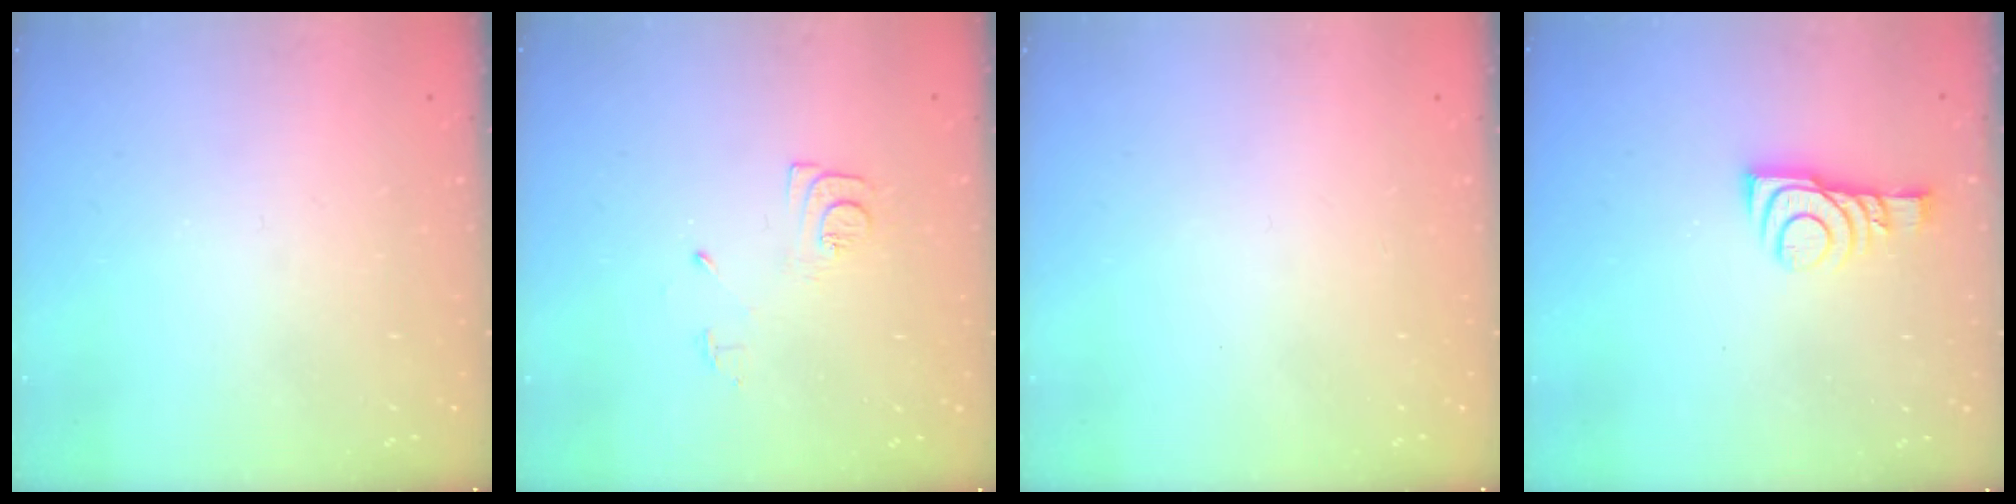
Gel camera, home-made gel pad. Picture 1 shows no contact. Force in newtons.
{"total": 8.4, "press": 8.3, "slide": 0.8}
{"total": 1.5, "press": 1.5, "slide": 0.1}
{"total": 9.1, "press": 9.1, "slide": 0.4}